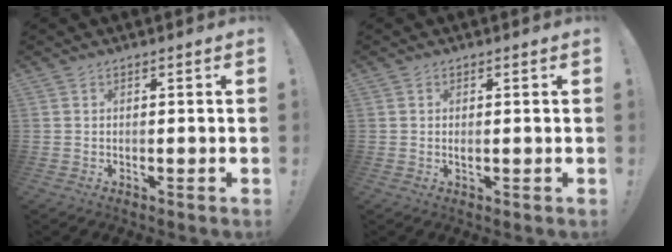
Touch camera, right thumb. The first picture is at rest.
{"total": 0.6, "force": [0.2, 0.0, 0.6], "torque": [-0.004, -0.003, 0.003]}